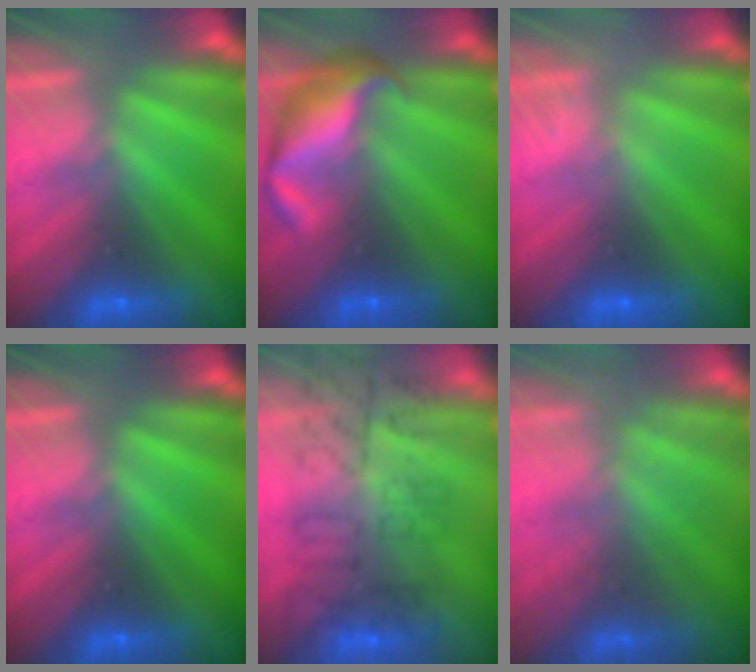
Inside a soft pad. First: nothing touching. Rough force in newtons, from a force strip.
{"total": 7.0}
{"total": 1.6}
{"total": 0.0}
{"total": 3.8}
{"total": 1.7}